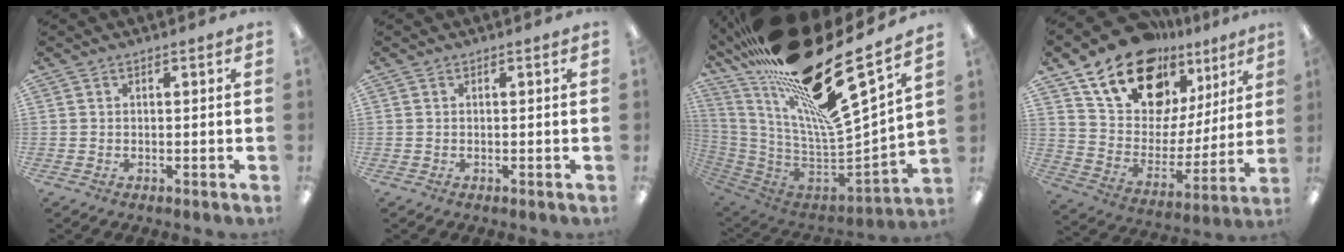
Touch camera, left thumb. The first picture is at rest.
{"total": 0.0}
{"total": 27.8, "force": [17.6, 6.7, 20.4], "torque": [-0.321, -0.151, 0.300]}
{"total": 20.5, "force": [14.8, 11.2, 8.9], "torque": [-0.168, -0.088, 0.268]}